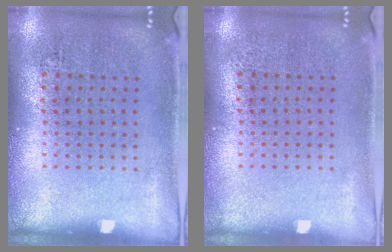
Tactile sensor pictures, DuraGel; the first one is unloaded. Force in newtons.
{"total": 0.0}